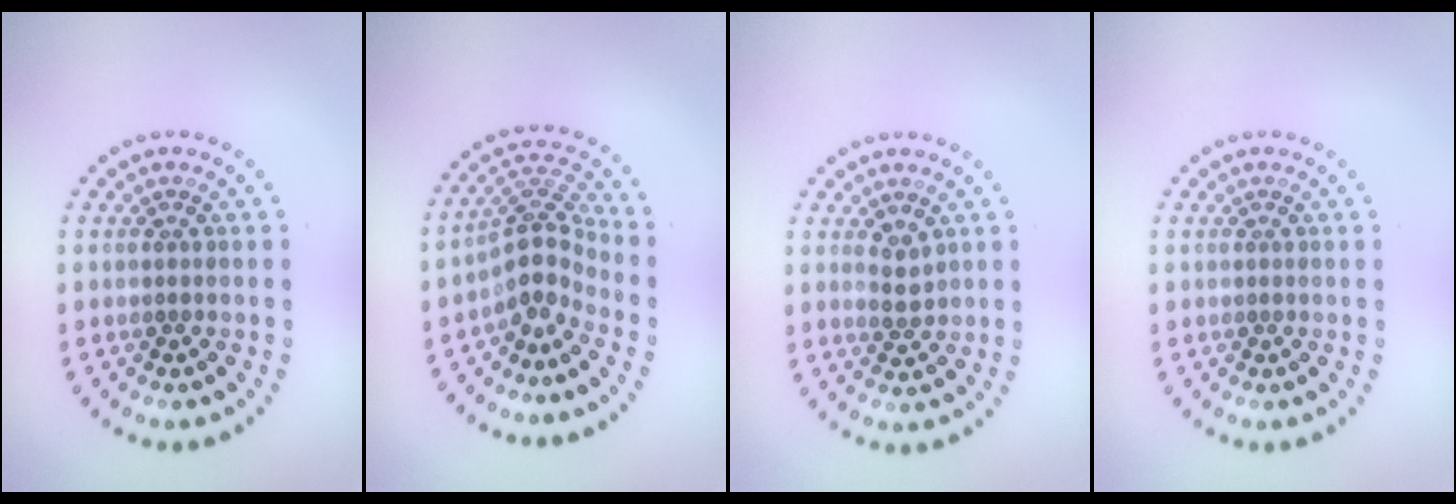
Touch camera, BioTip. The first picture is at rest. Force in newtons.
{"total": 3.5, "press": 2.5, "slide": 2.4}
{"total": 1.8, "press": 1.7, "slide": 0.5}
{"total": 0.0}